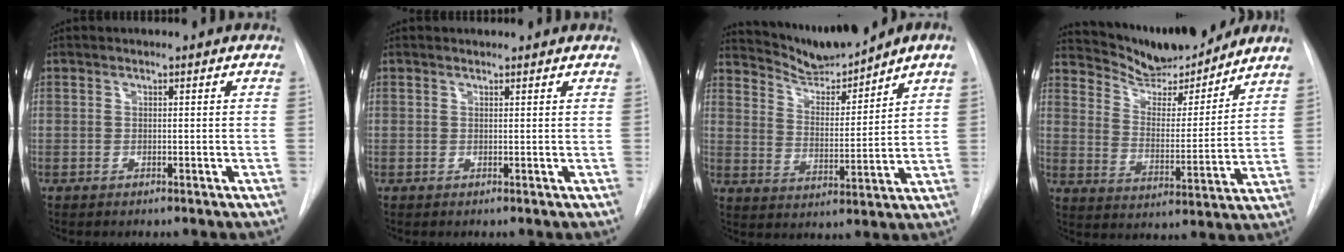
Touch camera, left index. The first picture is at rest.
{"total": 1.4, "force": [1.4, 0.2, 0.0], "torque": [-0.009, 0.010, 0.017]}
{"total": 9.0, "force": [8.6, -0.4, 2.8], "torque": [-0.052, -0.008, 0.160]}
{"total": 14.8, "force": [13.8, 2.0, 4.9], "torque": [-0.082, -0.018, 0.222]}